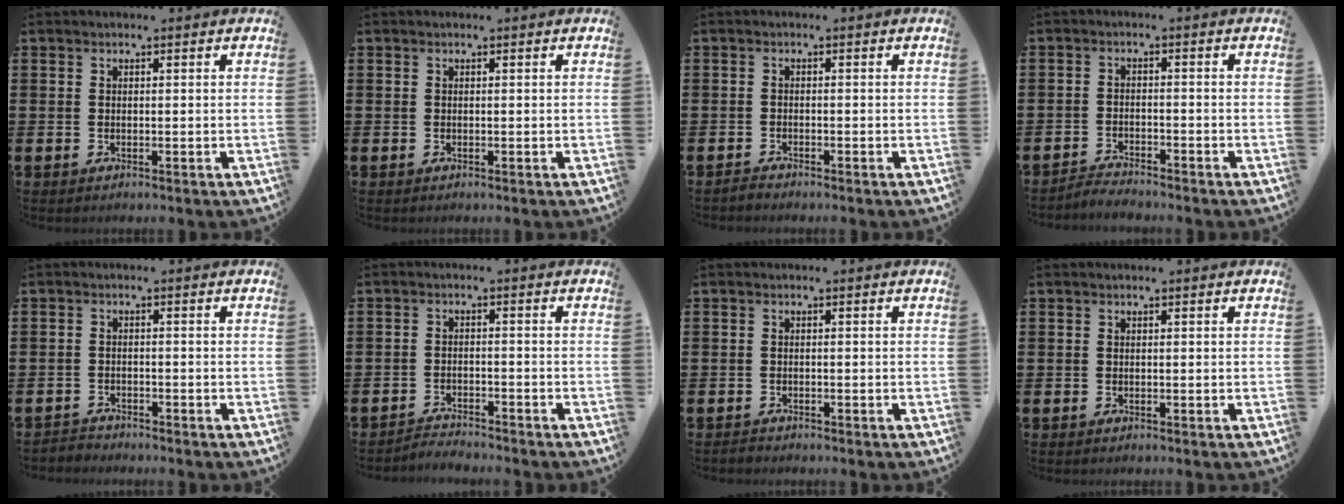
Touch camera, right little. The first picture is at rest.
{"total": 0.0}
{"total": 0.9, "force": [-0.9, 0.0, 0.0], "torque": [-0.002, -0.002, -0.018]}
{"total": 2.1, "force": [-2.1, 0.0, -0.1], "torque": [-0.003, 0.004, -0.045]}
{"total": 1.4, "force": [-1.4, 0.1, -0.2], "torque": [0.001, 0.003, -0.031]}
{"total": 2.2, "force": [-2.2, 0.0, -0.3], "torque": [-0.002, 0.003, -0.049]}
{"total": 0.6, "force": [-0.6, 0.2, 0.0], "torque": [-0.002, -0.001, -0.013]}
{"total": 0.0}